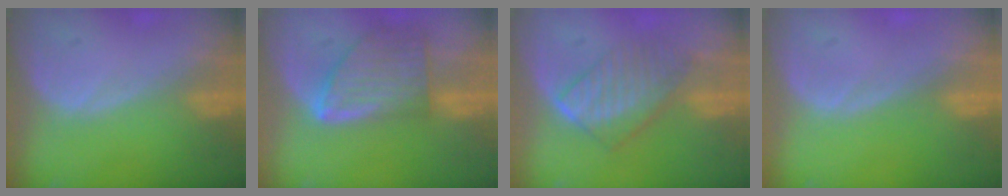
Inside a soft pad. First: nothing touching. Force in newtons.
{"total": 8.0, "press": 7.1, "slide": 3.6}
{"total": 6.6, "press": 6.4, "slide": 1.8}
{"total": 0.0}